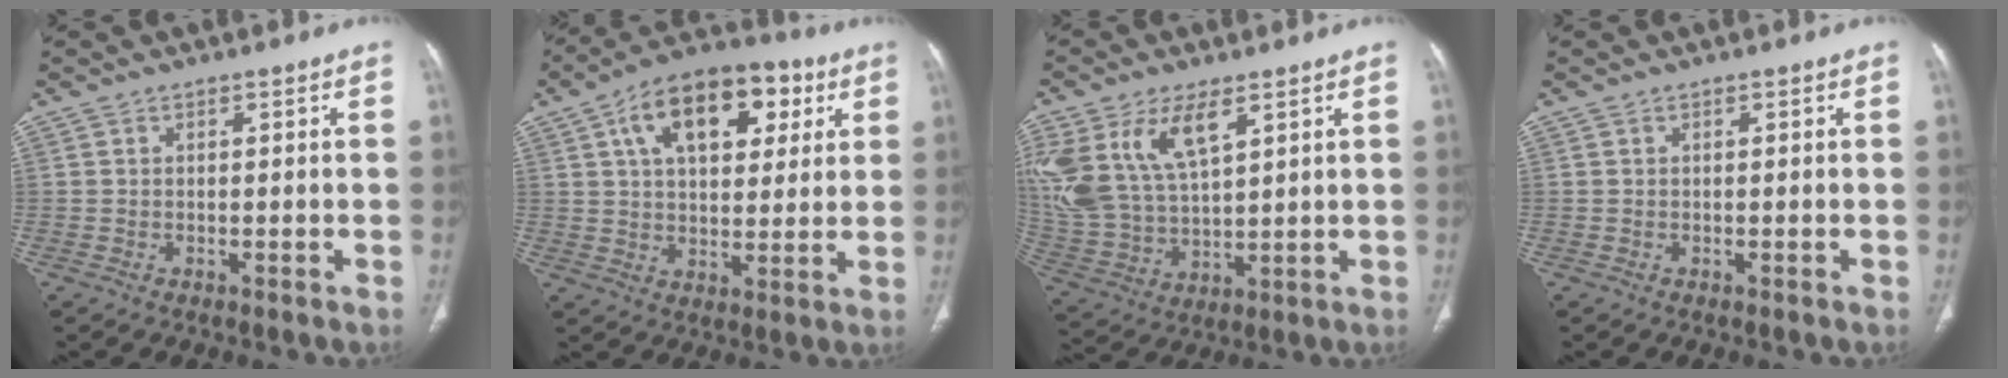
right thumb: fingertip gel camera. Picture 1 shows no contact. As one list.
[{"total": 18.0, "force": [6.9, 10.1, 13.2], "torque": [-0.166, 0.001, 0.104]}, {"total": 17.2, "force": [7.7, 8.8, 12.7], "torque": [-0.265, -0.020, 0.162]}, {"total": 0.0}]